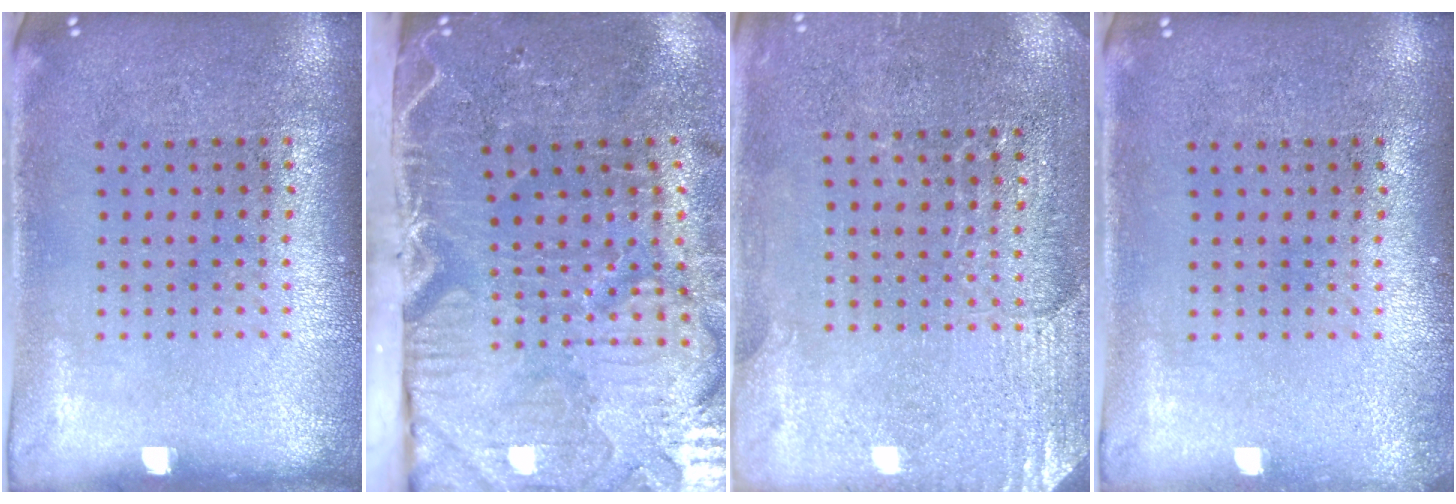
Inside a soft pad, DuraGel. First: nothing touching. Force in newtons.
{"total": 5.5, "press": 4.4, "slide": 3.3}
{"total": 2.8, "press": 2.7, "slide": 0.8}
{"total": 0.6, "press": 0.6, "slide": 0.1}